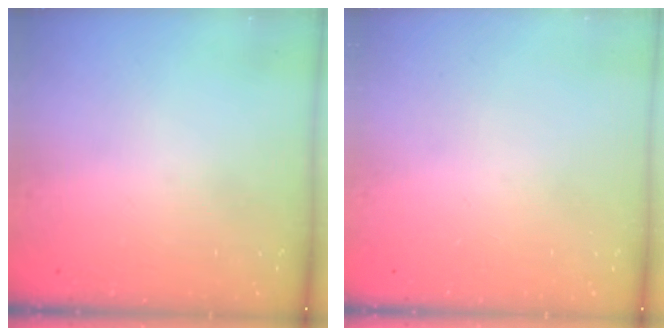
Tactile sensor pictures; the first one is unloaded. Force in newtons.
{"total": 0.0}